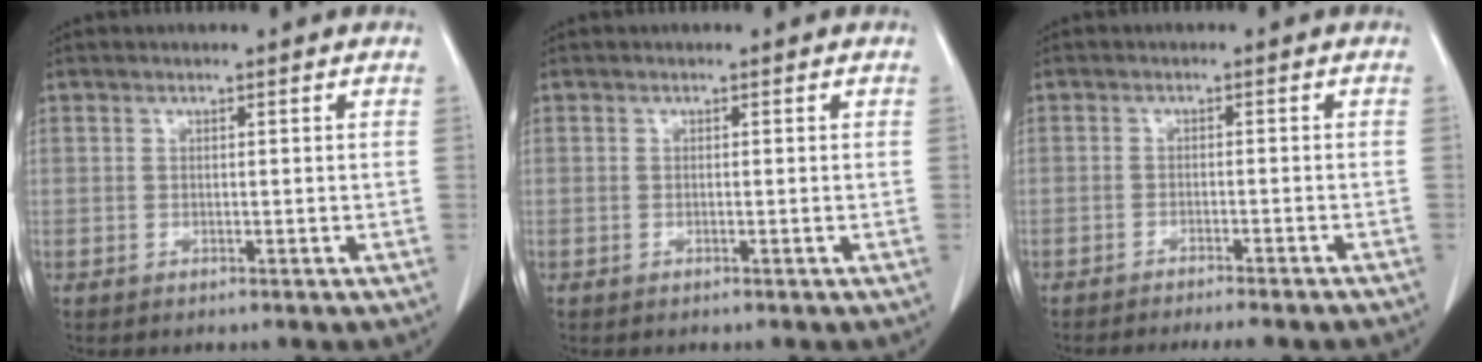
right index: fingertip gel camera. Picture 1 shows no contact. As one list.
[{"total": 0.0}, {"total": 10.4, "force": [-9.5, 0.9, 4.2], "torque": [-0.045, -0.013, -0.116]}]